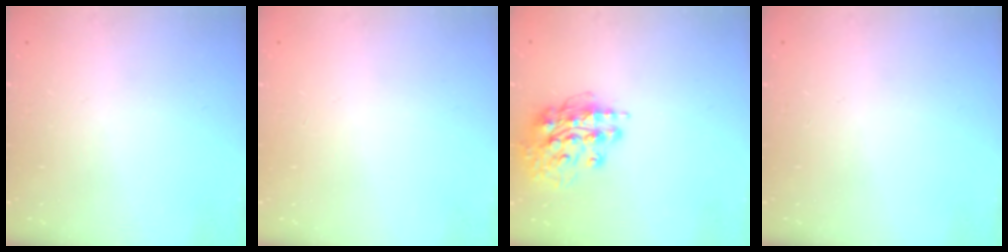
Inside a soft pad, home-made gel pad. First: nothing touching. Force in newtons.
{"total": 0.0}
{"total": 15.0, "press": 14.9, "slide": 1.6}
{"total": 0.0}